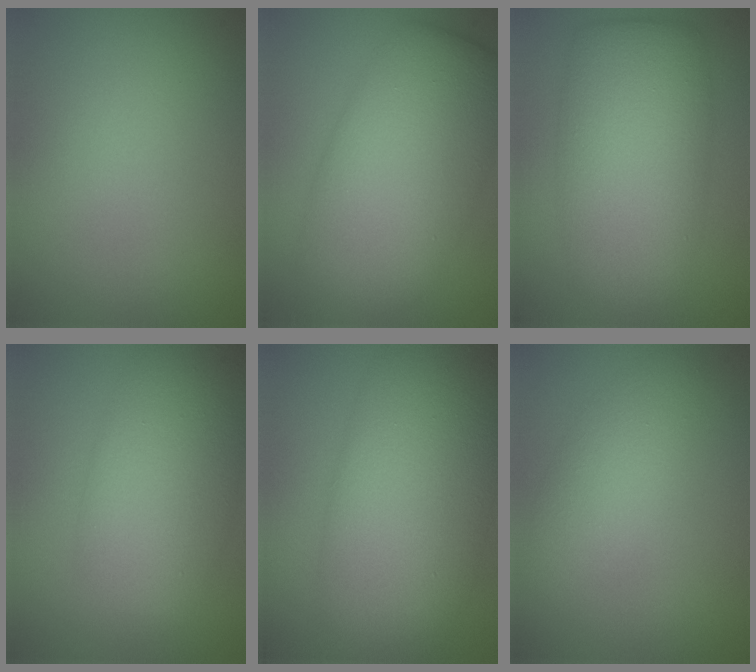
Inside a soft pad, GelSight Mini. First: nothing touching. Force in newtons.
{"total": 9.8, "press": 9.8, "slide": 0.2}
{"total": 8.7, "press": 8.7, "slide": 0.2}
{"total": 8.0, "press": 8.0, "slide": 0.2}
{"total": 11.8, "press": 11.8, "slide": 0.1}
{"total": 2.8, "press": 2.8, "slide": 0.1}